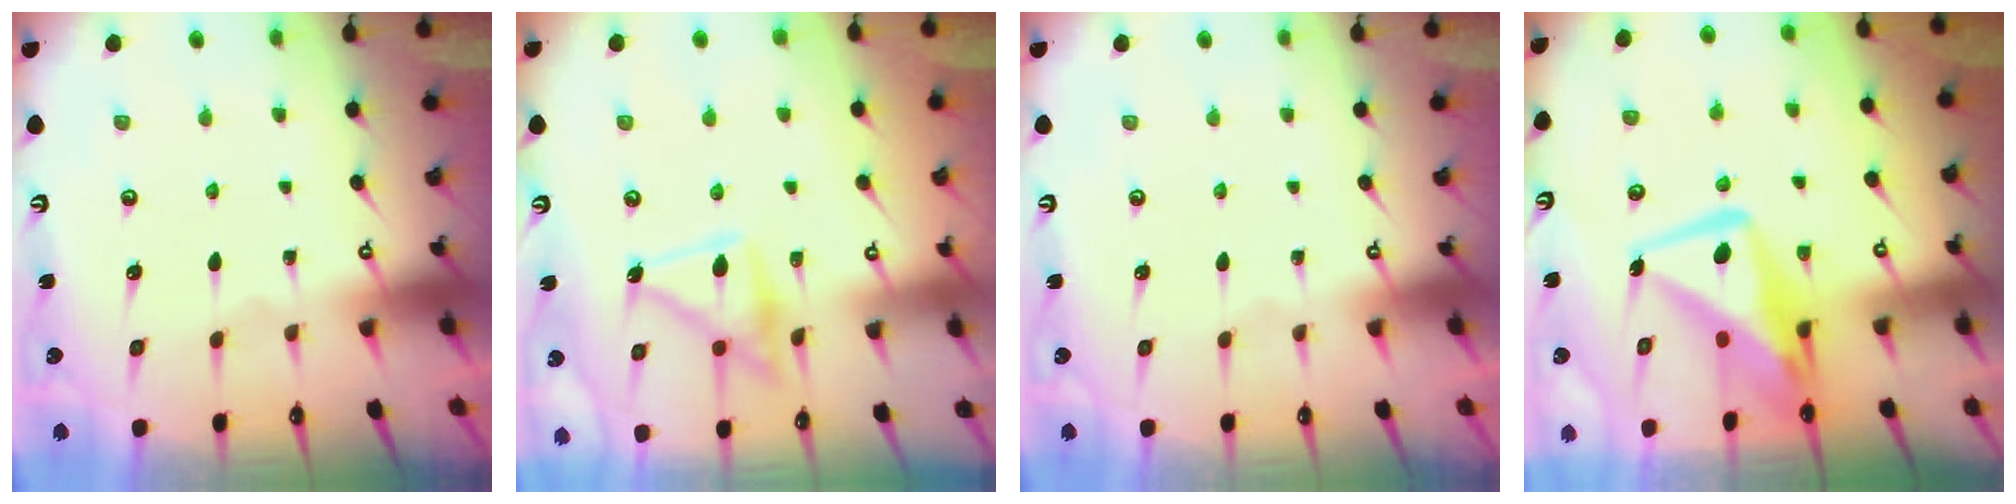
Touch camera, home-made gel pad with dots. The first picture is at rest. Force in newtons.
{"total": 16.7, "press": 16.6, "slide": 1.1}
{"total": 0.0}
{"total": 12.2, "press": 12.2, "slide": 1.1}